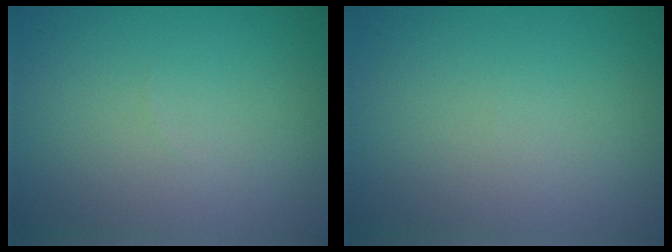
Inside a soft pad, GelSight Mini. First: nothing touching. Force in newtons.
{"total": 0.0}